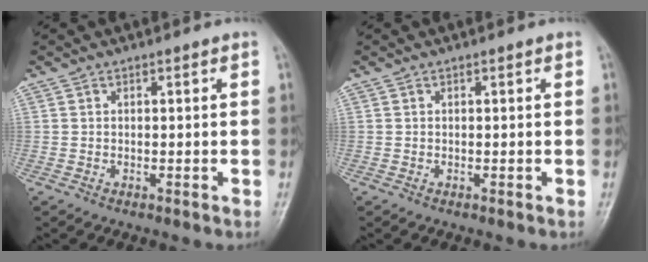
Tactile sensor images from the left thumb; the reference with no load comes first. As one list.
[{"total": 0.0}]